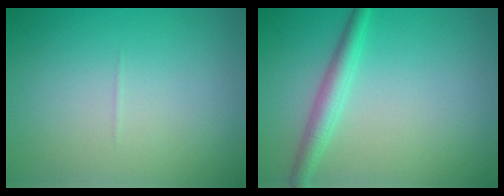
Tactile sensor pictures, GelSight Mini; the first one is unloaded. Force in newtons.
{"total": 2.5, "press": 2.5, "slide": 0.1}